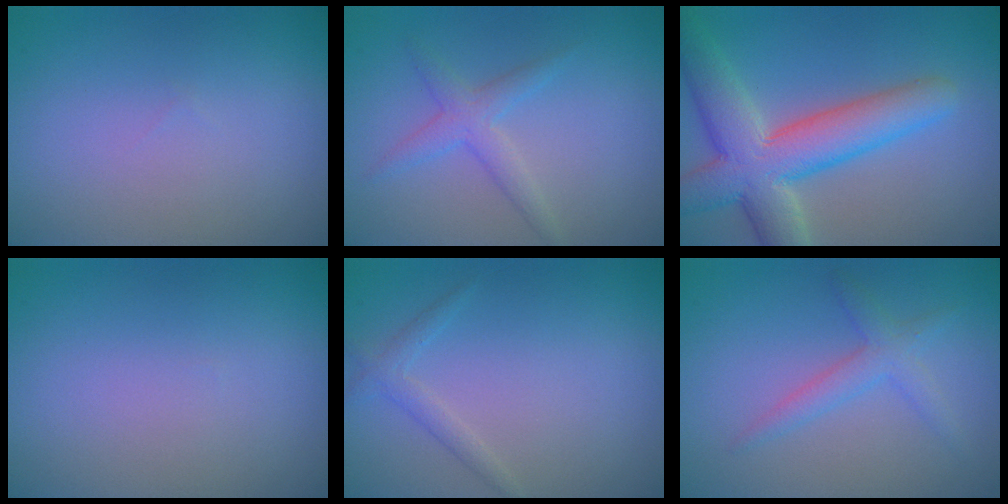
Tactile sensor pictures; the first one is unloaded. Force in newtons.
{"total": 2.2, "press": 2.2, "slide": 0.1}
{"total": 8.2, "press": 8.2, "slide": 0.5}
{"total": 0.0}
{"total": 1.3, "press": 1.3, "slide": 0.1}
{"total": 2.3, "press": 2.3, "slide": 0.1}